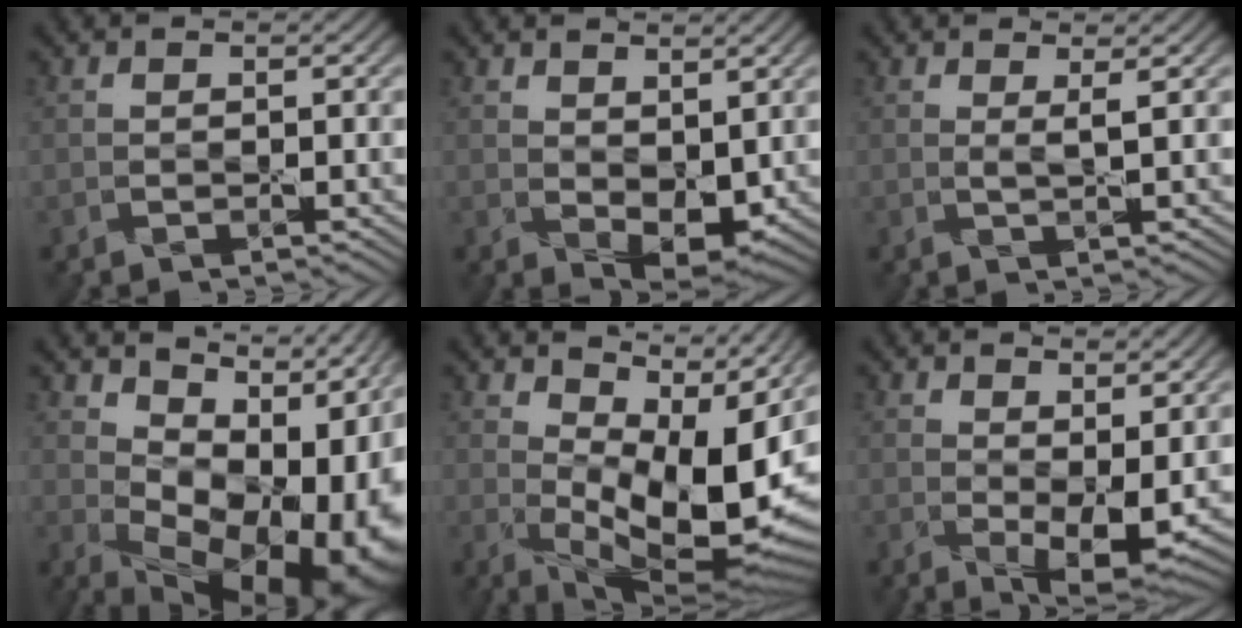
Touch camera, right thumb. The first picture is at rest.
{"total": 5.1, "force": [1.3, 3.0, 4.0], "torque": [-0.075, -0.013, 0.031]}
{"total": 1.6, "force": [0.8, 0.2, 1.4], "torque": [-0.030, 0.003, 0.008]}
{"total": 17.6, "force": [1.4, 11.1, 13.5], "torque": [-0.157, -0.021, 0.077]}
{"total": 15.4, "force": [4.3, 7.1, 13.0], "torque": [-0.208, -0.002, 0.094]}
{"total": 6.1, "force": [1.2, 2.7, 5.3], "torque": [-0.097, -0.014, 0.030]}